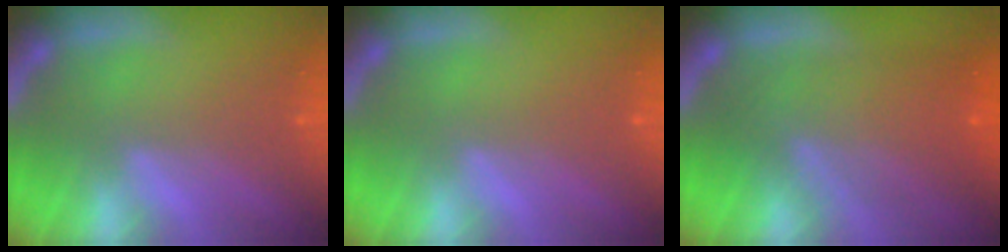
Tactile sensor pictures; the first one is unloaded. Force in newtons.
{"total": 0.0}
{"total": 8.0}